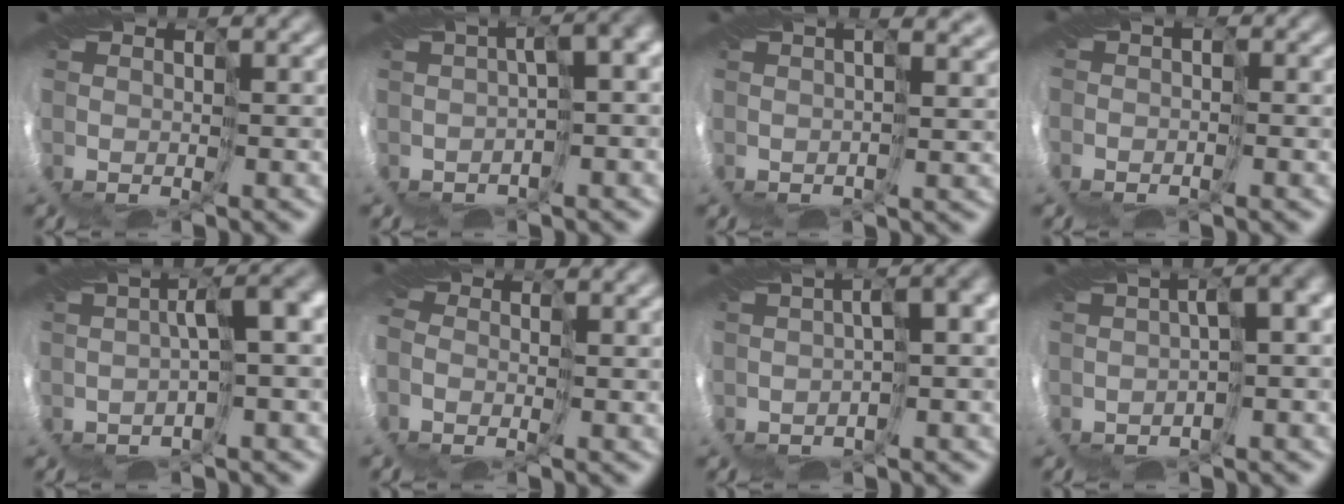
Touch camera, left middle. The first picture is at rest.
{"total": 7.0, "force": [-1.3, 2.9, 6.3], "torque": [-0.077, 0.016, -0.008]}
{"total": 6.2, "force": [3.9, 2.7, 4.0], "torque": [-0.069, 0.032, 0.051]}
{"total": 2.3, "force": [-1.1, 1.6, 1.3], "torque": [-0.019, 0.006, -0.016]}
{"total": 4.0, "force": [-0.2, 0.3, 4.0], "torque": [-0.047, 0.014, -0.003]}
{"total": 2.2, "force": [-0.8, 1.6, 1.4], "torque": [-0.022, 0.009, -0.013]}
{"total": 4.3, "force": [-0.9, 1.3, 4.0], "torque": [-0.046, 0.012, -0.009]}
{"total": 5.7, "force": [-1.4, 2.1, 5.1], "torque": [-0.062, 0.011, -0.010]}